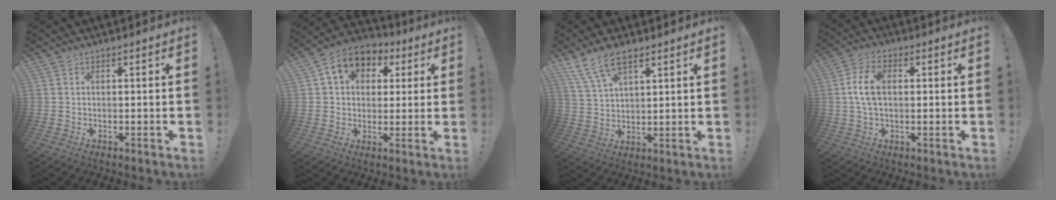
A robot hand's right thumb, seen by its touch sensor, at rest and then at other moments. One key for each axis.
{"total": 10.5, "fx": 4.0, "fy": 8.2, "fz": 5.1, "tx": -0.077, "ty": -0.009, "tz": 0.080}
{"total": 9.0, "fx": 5.8, "fy": 3.7, "fz": 5.7, "tx": -0.104, "ty": -0.020, "tz": 0.113}
{"total": 8.5, "fx": 1.1, "fy": 5.0, "fz": 6.8, "tx": -0.135, "ty": 0.004, "tz": 0.020}